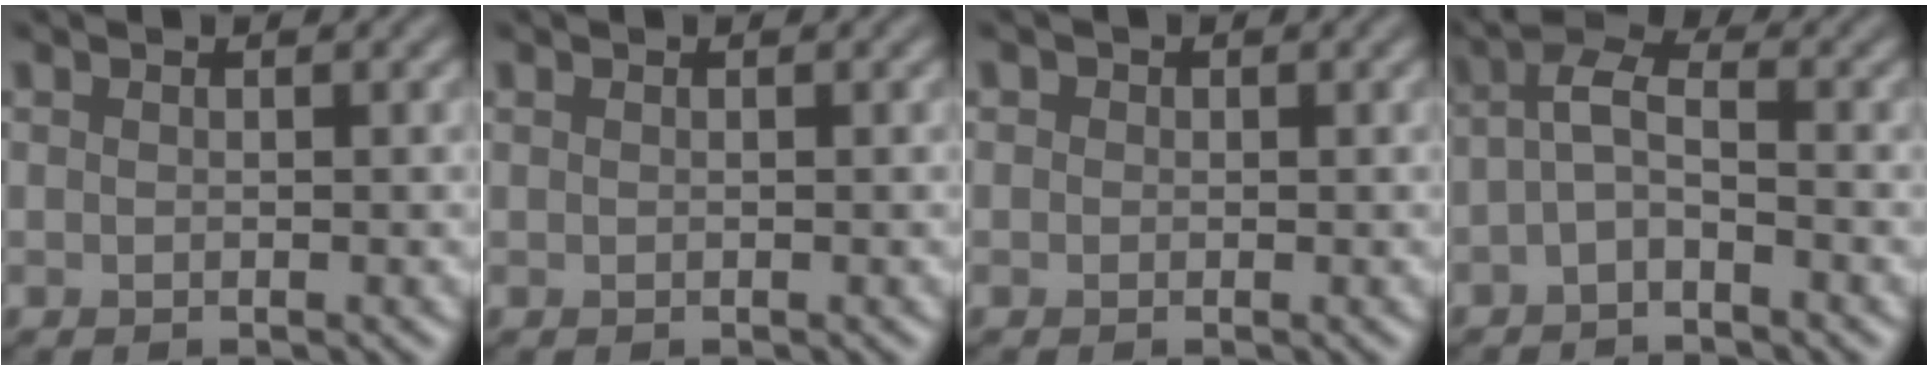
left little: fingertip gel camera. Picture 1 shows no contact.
{"total": 0.0}
{"total": 1.4, "force": [0.5, 1.2, 0.6], "torque": [-0.012, 0.006, 0.004]}
{"total": 2.6, "force": [-1.0, 1.0, 2.2], "torque": [-0.045, 0.013, -0.032]}